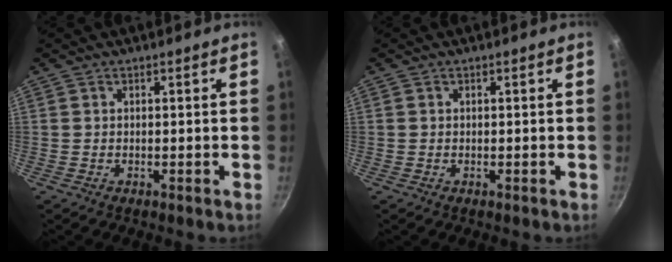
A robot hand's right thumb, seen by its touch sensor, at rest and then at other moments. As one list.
[{"total": 0.0}]